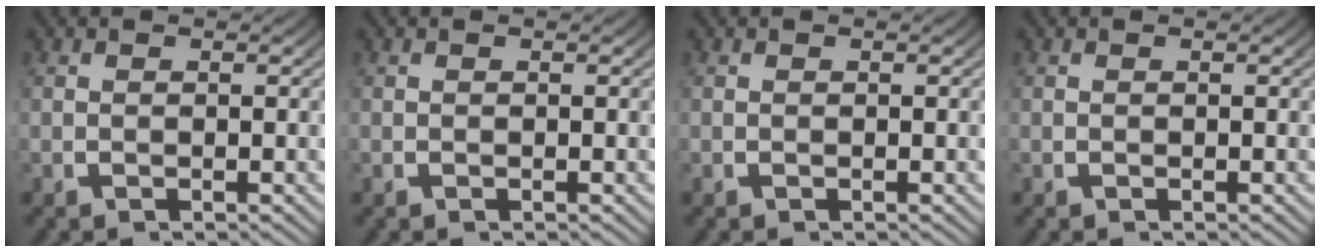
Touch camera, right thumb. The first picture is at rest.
{"total": 0.0}
{"total": 0.0}
{"total": 0.0}